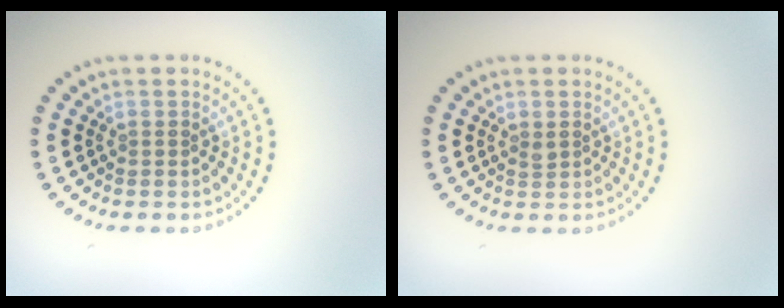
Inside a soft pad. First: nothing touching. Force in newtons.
{"total": 0.6, "press": 0.6, "slide": 0.3}